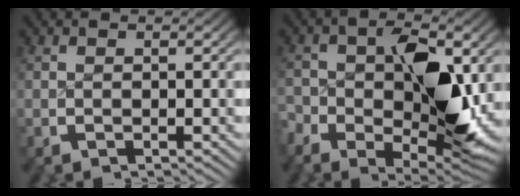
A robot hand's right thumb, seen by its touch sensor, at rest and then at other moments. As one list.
[{"total": 10.4, "force": [-1.2, 5.9, 8.4], "torque": [-0.130, -0.032, -0.008]}]